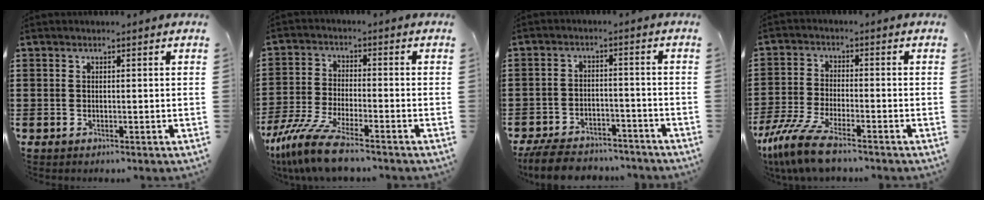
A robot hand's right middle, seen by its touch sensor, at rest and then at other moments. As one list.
[{"total": 9.0, "force": [-7.1, 1.1, 5.3], "torque": [-0.124, -0.006, -0.142]}, {"total": 6.0, "force": [-5.7, 1.1, 1.3], "torque": [-0.035, 0.009, -0.118]}, {"total": 8.2, "force": [-6.2, 1.2, 5.1], "torque": [-0.124, -0.012, -0.124]}]